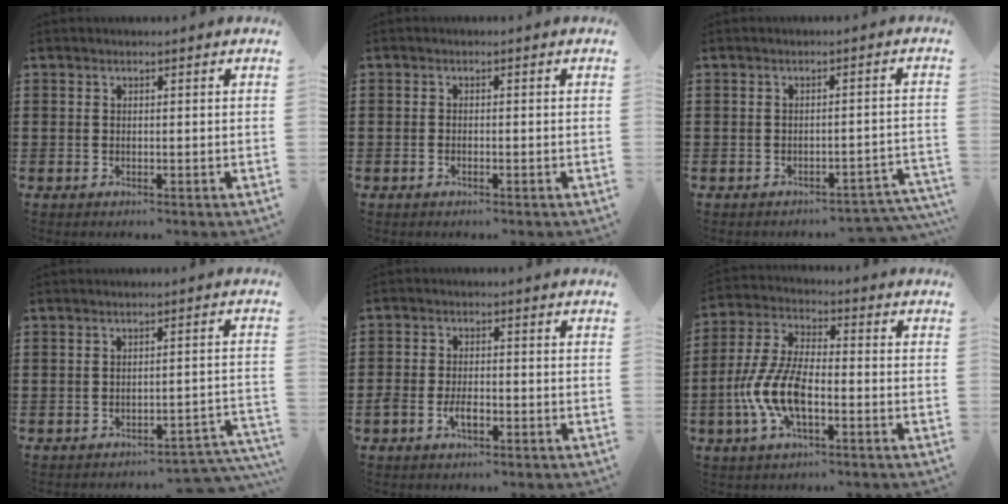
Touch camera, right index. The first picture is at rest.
{"total": 0.6, "force": [-0.5, 0.1, 0.3], "torque": [-0.008, -0.004, -0.008]}
{"total": 2.4, "force": [-2.3, 0.4, 0.7], "torque": [-0.017, 0.001, -0.049]}
{"total": 2.9, "force": [-2.7, 0.2, 1.0], "torque": [-0.022, 0.000, -0.057]}
{"total": 3.7, "force": [-1.6, 1.8, 2.7], "torque": [-0.060, -0.001, -0.032]}
{"total": 9.3, "force": [-3.2, 3.9, 7.8], "torque": [-0.187, -0.007, -0.064]}